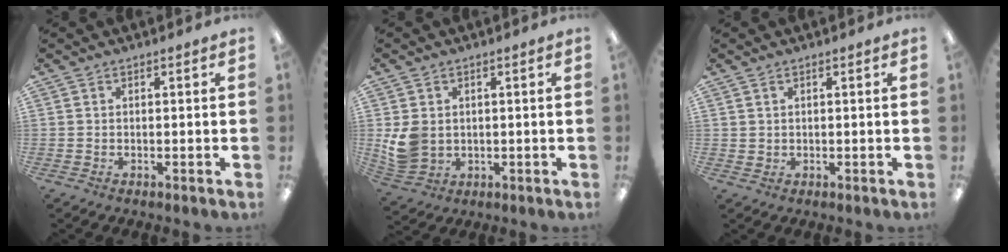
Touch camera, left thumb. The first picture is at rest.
{"total": 7.1, "force": [0.7, 5.9, 3.9], "torque": [-0.085, 0.008, 0.018]}
{"total": 1.2, "force": [0.8, 0.9, 0.3], "torque": [-0.007, 0.001, 0.015]}